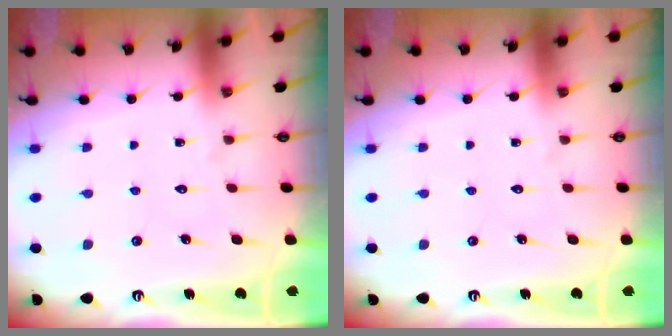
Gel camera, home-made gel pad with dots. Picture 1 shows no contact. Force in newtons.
{"total": 0.0}